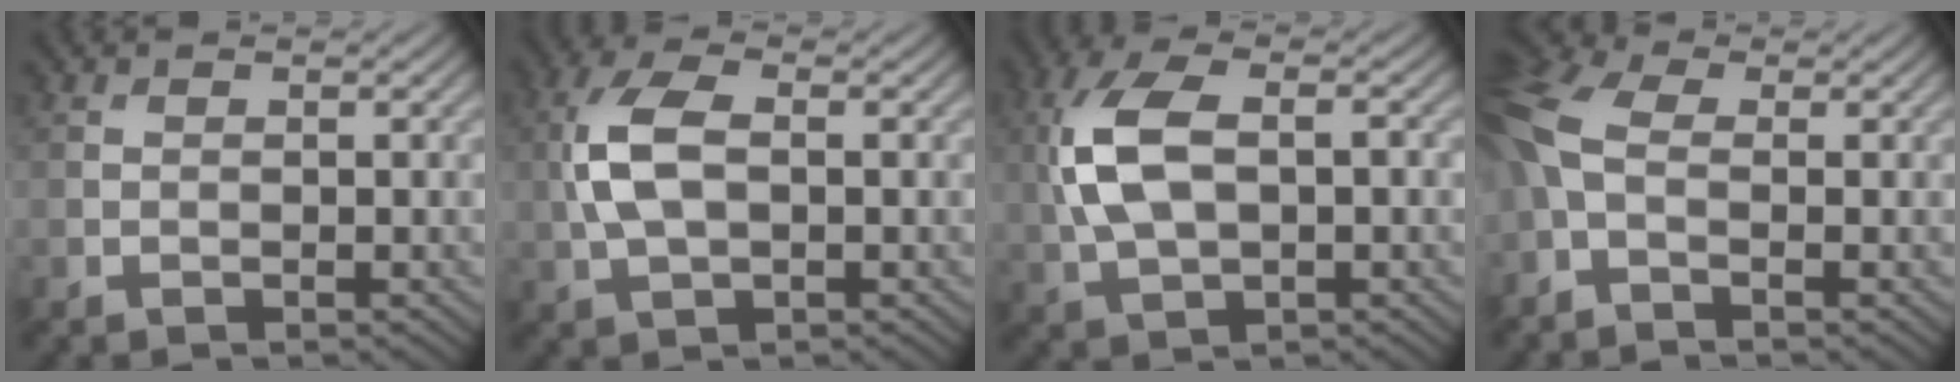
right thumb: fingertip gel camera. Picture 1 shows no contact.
{"total": 6.7, "force": [0.2, 3.5, 5.7], "torque": [-0.138, 0.010, -0.002]}
{"total": 9.5, "force": [0.6, 4.9, 8.1], "torque": [-0.188, 0.009, 0.007]}
{"total": 8.1, "force": [-0.9, 4.5, 6.7], "torque": [-0.189, 0.005, -0.027]}